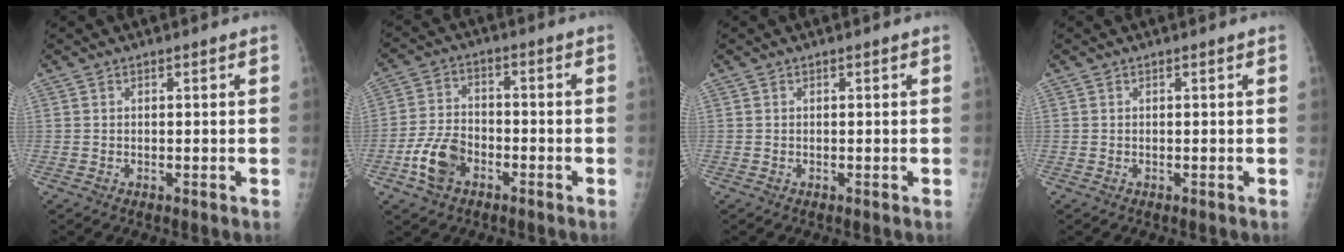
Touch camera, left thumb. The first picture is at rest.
{"total": 8.2, "force": [-3.8, 5.3, 4.9], "torque": [-0.093, 0.021, -0.072]}
{"total": 0.0}
{"total": 0.0}